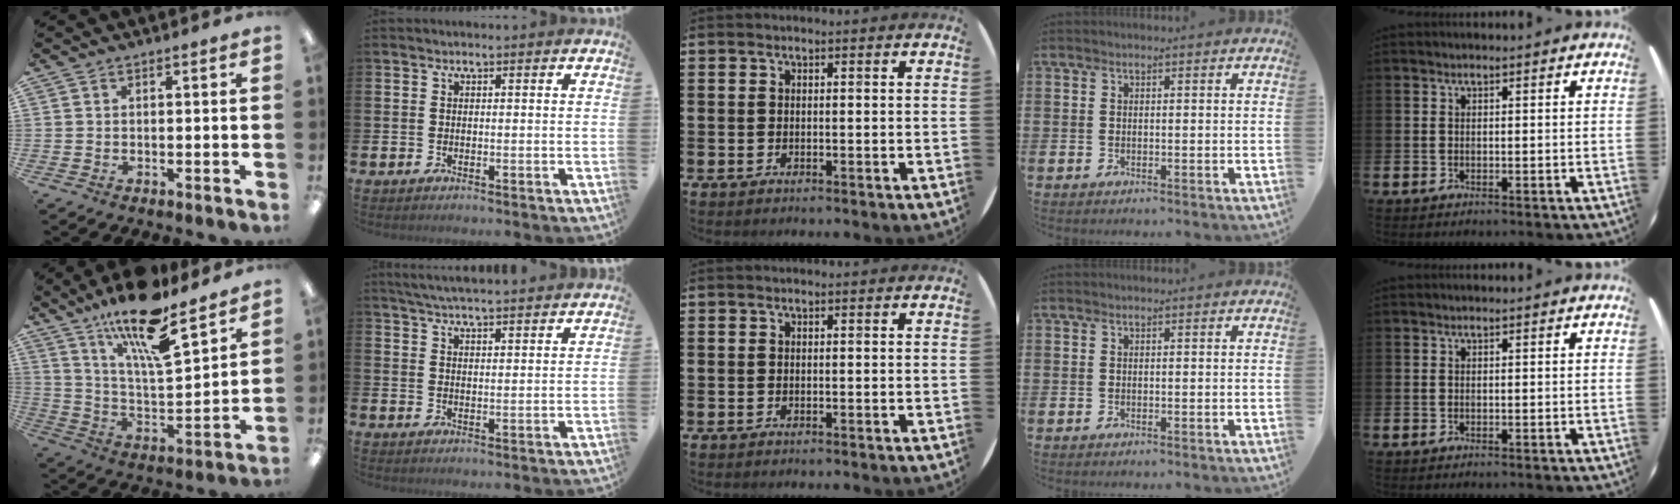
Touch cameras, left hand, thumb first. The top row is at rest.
{"thumb": {"total": 18.4, "force": [13.9, 4.6, 11.1], "torque": [-0.198, -0.085, 0.234]}, "index": {"total": 4.8, "force": [4.7, -0.2, 0.7], "torque": [-0.032, -0.021, 0.086]}}